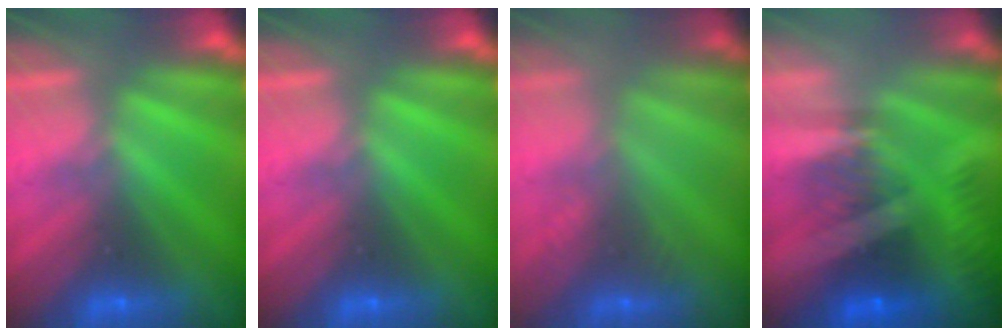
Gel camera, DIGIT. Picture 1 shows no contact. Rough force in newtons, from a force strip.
{"total": 0.0}
{"total": 2.4}
{"total": 9.6}